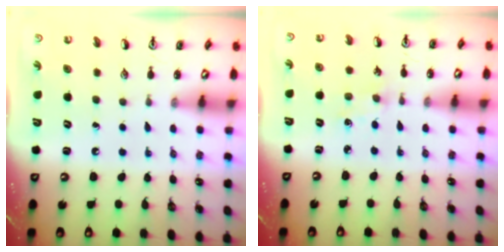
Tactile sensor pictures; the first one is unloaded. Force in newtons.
{"total": 2.8, "press": 2.8, "slide": 0.4}